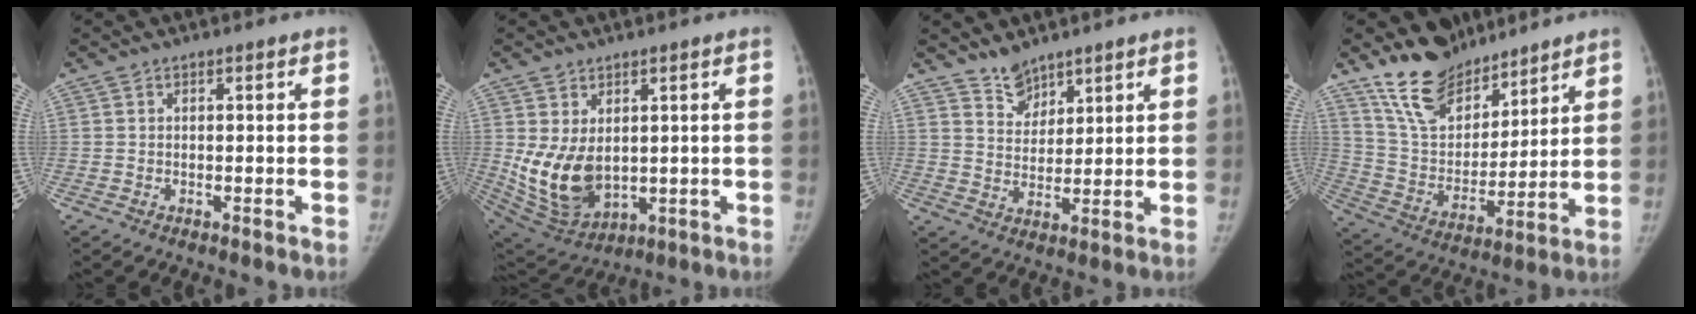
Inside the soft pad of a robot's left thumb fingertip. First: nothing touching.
{"total": 11.7, "force": [0.7, 7.9, 8.6], "torque": [-0.150, -0.018, 0.043]}
{"total": 5.0, "force": [4.3, 2.5, 0.8], "torque": [0.011, -0.039, 0.084]}
{"total": 15.2, "force": [12.3, 7.3, 5.1], "torque": [-0.049, -0.074, 0.238]}